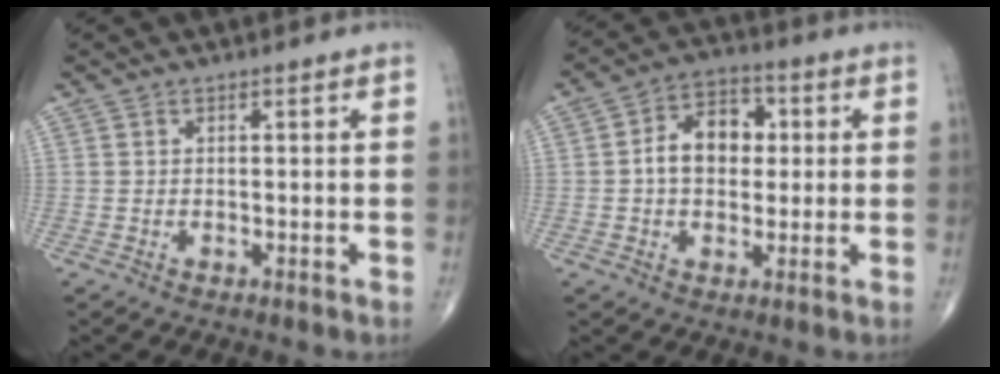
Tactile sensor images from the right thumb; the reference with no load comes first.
{"total": 9.5, "force": [0.7, 6.8, 6.7], "torque": [-0.085, 0.022, 0.005]}